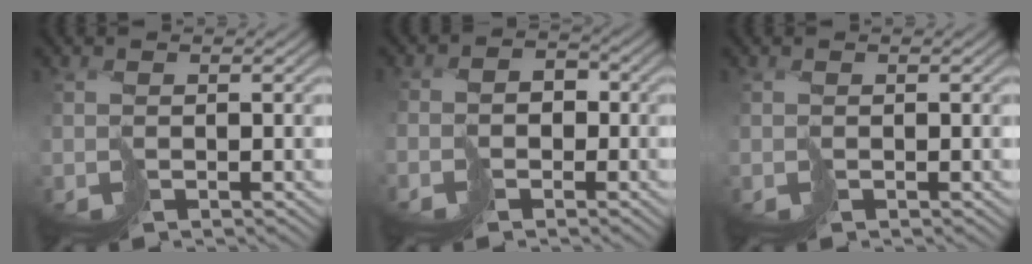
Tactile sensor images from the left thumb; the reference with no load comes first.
{"total": 2.5, "force": [-1.5, 2.0, 0.2], "torque": [0.017, 0.003, -0.029]}
{"total": 0.0}